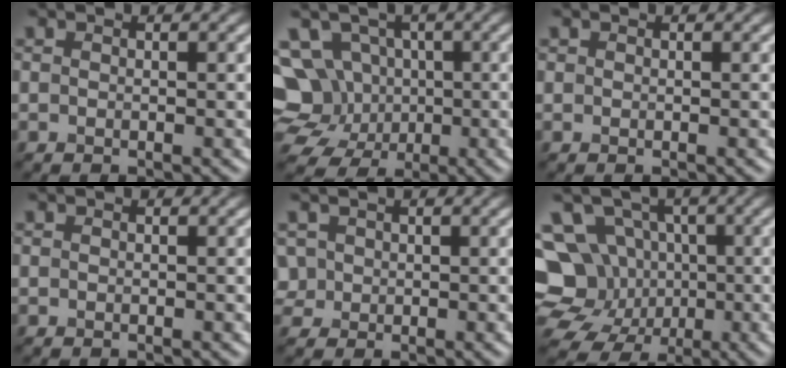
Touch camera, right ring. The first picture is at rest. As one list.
[{"total": 8.0, "force": [-1.1, 7.4, 3.0], "torque": [-0.067, 0.022, -0.033]}, {"total": 0.8, "force": [-0.2, -0.5, -0.6], "torque": [-0.003, 0.001, 0.012]}, {"total": 0.0}, {"total": 1.2, "force": [0.2, 1.0, -0.6], "torque": [-0.004, 0.008, 0.031]}, {"total": 10.7, "force": [-2.1, 9.7, 4.0], "torque": [-0.088, 0.017, -0.044]}]